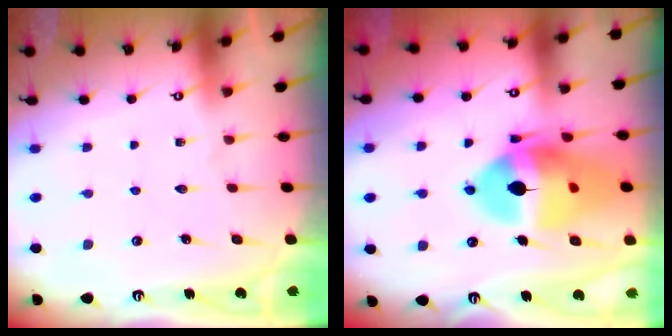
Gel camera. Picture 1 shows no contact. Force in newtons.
{"total": 21.0, "press": 20.8, "slide": 2.4}